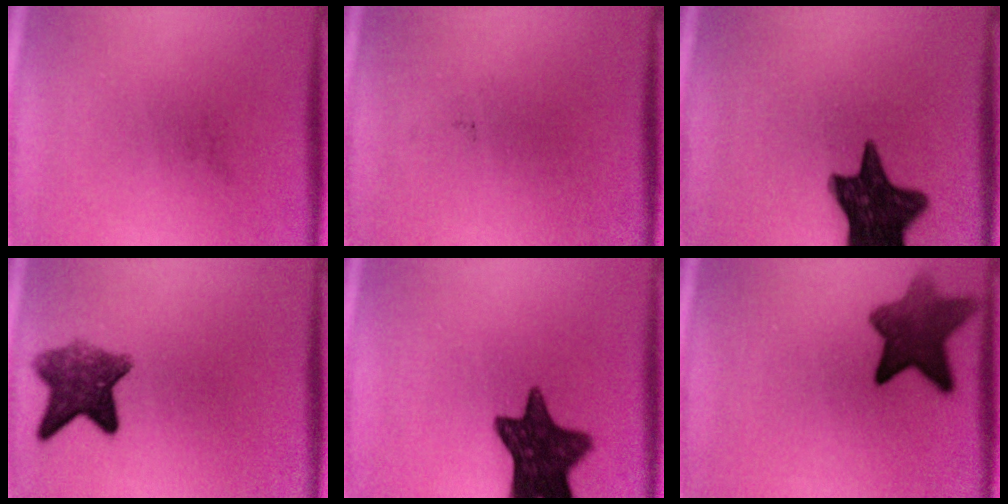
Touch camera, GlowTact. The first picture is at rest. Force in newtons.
{"total": 0.0}
{"total": 15.0}
{"total": 7.5}
{"total": 13.1}
{"total": 9.0}